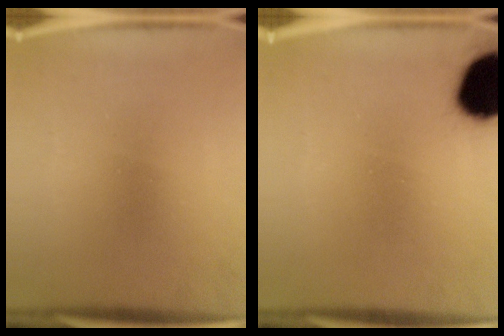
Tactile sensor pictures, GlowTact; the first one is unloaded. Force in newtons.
{"total": 17.8}